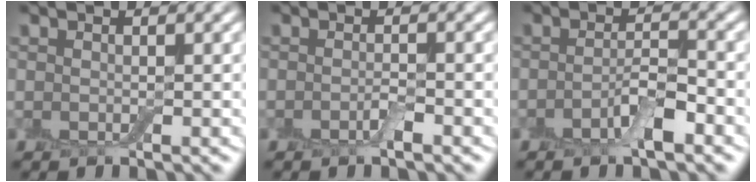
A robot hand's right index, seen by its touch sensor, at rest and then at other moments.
{"total": 1.2, "force": [-0.6, 0.3, 1.0], "torque": [-0.020, -0.001, -0.012]}
{"total": 3.0, "force": [-1.5, 0.8, 2.4], "torque": [-0.045, 0.005, -0.032]}